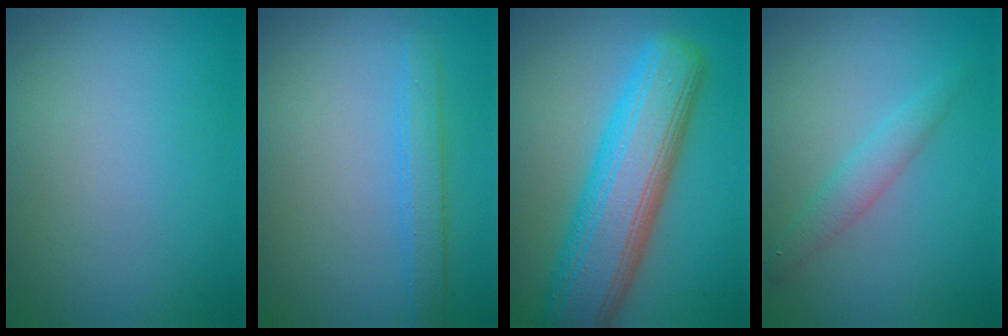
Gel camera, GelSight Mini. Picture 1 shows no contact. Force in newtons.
{"total": 2.3, "press": 2.3, "slide": 0.2}
{"total": 10.0, "press": 10.0, "slide": 0.4}
{"total": 2.0, "press": 2.0, "slide": 0.1}